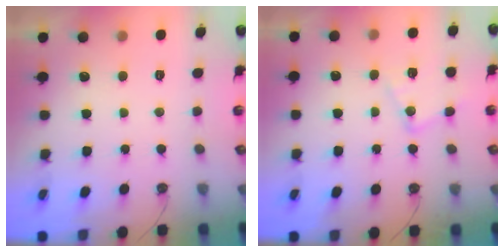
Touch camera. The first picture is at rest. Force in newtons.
{"total": 11.5, "press": 11.5, "slide": 0.6}